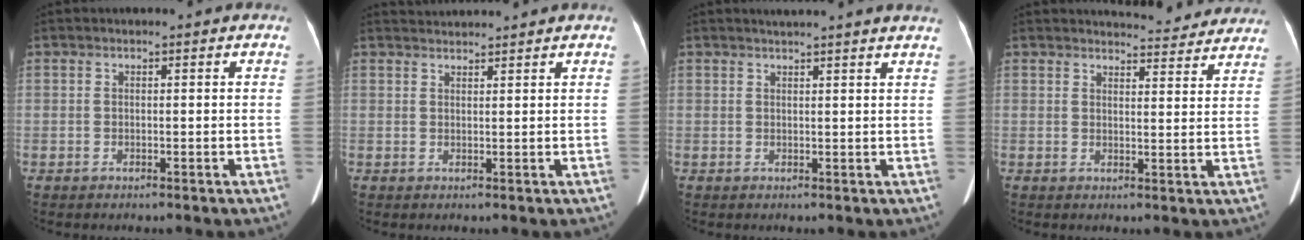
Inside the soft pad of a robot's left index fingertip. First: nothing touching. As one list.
[{"total": 2.7, "force": [2.6, -0.4, -0.1], "torque": [0.000, 0.022, 0.053]}, {"total": 7.2, "force": [6.6, -0.7, 2.9], "torque": [-0.036, 0.016, 0.064]}, {"total": 9.5, "force": [9.3, 1.5, 1.2], "torque": [0.000, -0.009, 0.097]}]